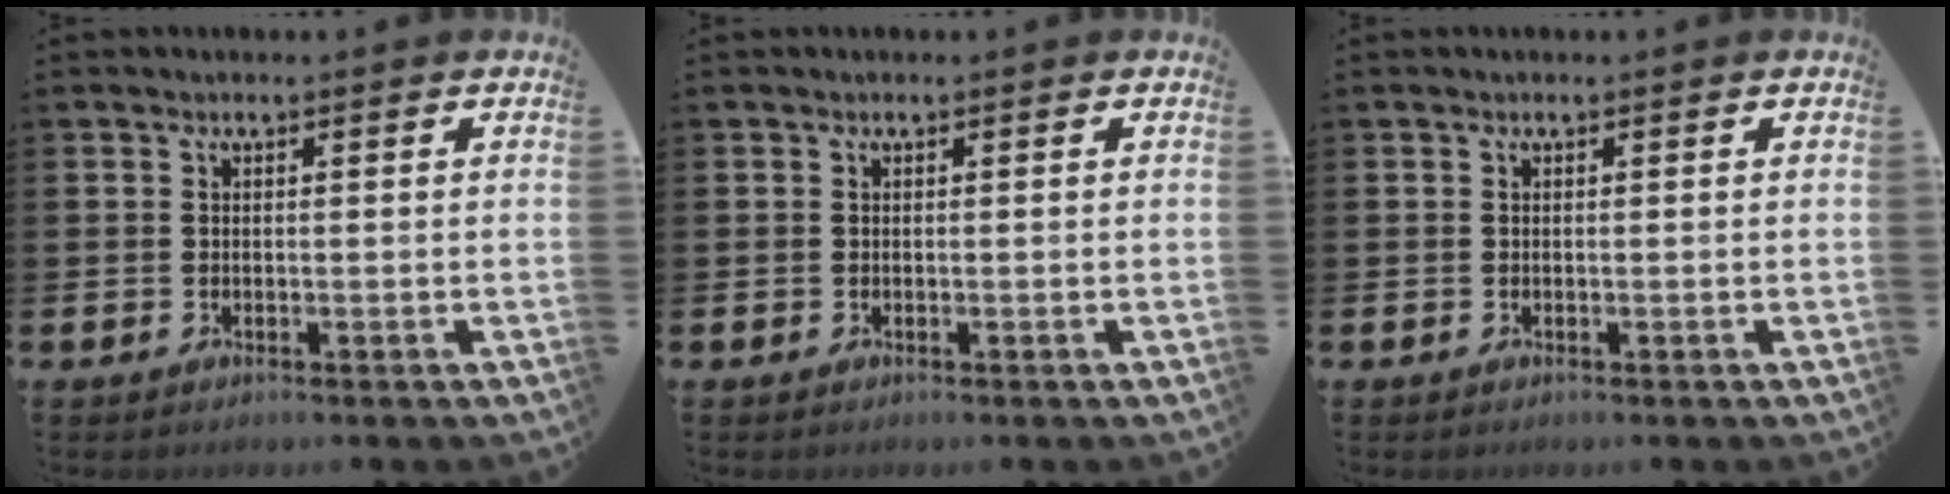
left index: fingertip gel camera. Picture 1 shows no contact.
{"total": 0.0}
{"total": 0.0}